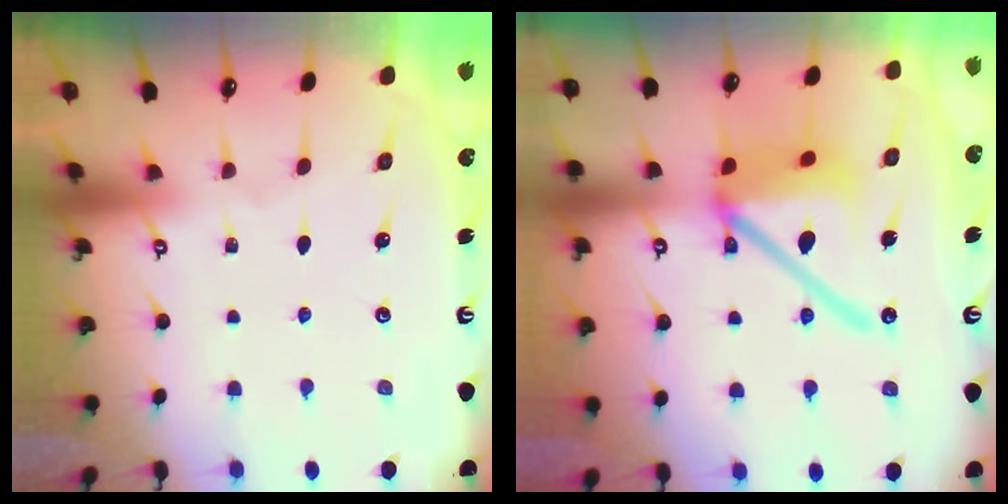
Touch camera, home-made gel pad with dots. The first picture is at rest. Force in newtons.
{"total": 17.4, "press": 17.2, "slide": 2.1}